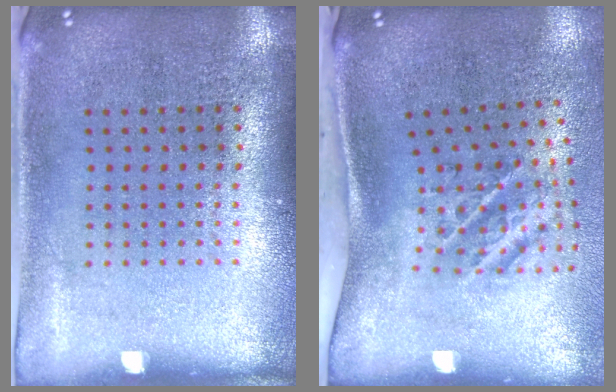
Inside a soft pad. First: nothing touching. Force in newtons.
{"total": 2.3, "press": 1.3, "slide": 1.9}